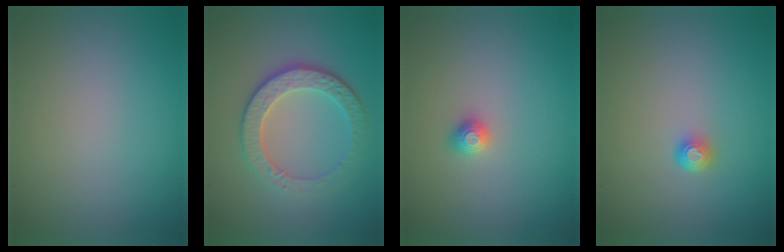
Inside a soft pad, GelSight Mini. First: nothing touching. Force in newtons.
{"total": 4.2, "press": 3.5, "slide": 2.3}
{"total": 1.2, "press": 1.1, "slide": 0.2}
{"total": 1.4, "press": 1.1, "slide": 1.0}